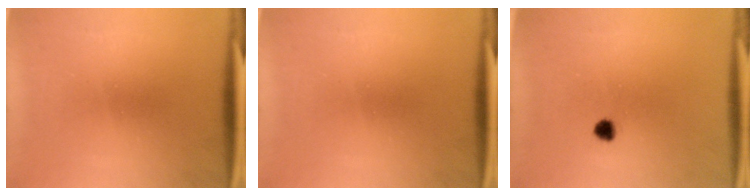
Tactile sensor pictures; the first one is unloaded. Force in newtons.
{"total": 0.0}
{"total": 1.9}